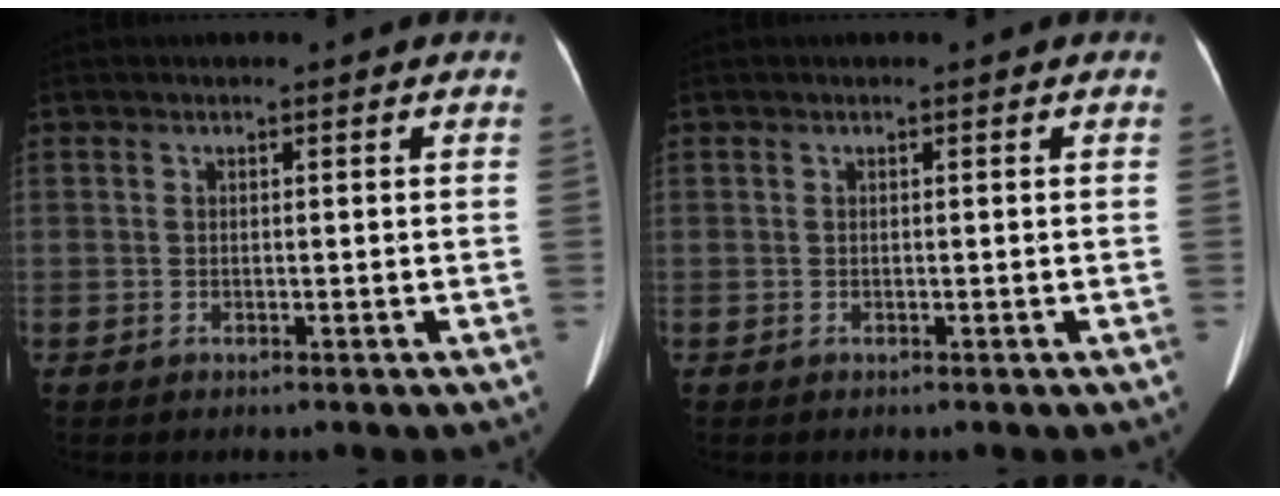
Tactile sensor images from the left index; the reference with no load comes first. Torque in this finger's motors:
{"motor_torque": [0.02, 0.02, -0.01, 0.00]}